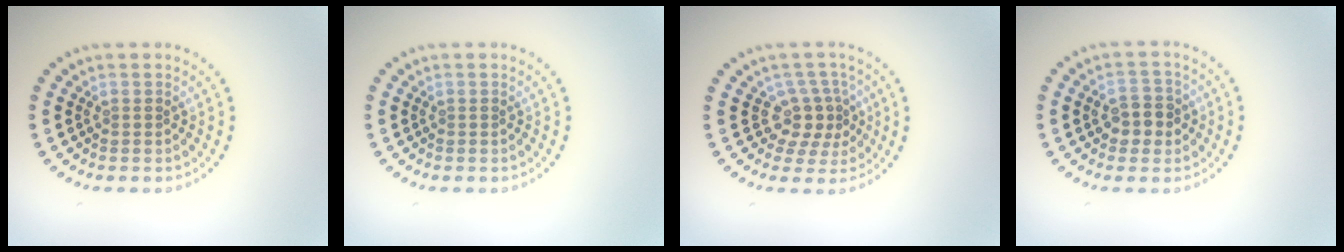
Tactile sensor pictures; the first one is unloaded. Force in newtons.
{"total": 0.0}
{"total": 3.0, "press": 2.2, "slide": 2.1}
{"total": 2.8, "press": 2.8, "slide": 0.4}